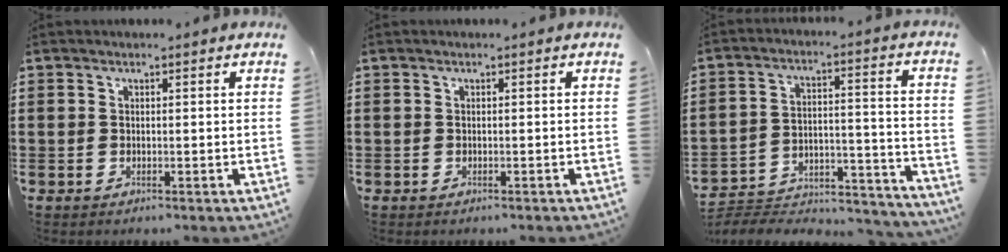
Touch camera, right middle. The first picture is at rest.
{"total": 0.0}
{"total": 4.7, "force": [-4.4, 1.0, 1.0], "torque": [-0.017, 0.001, -0.093]}